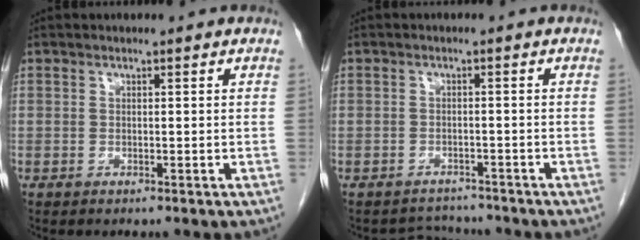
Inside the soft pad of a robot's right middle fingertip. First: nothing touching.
{"total": 3.2, "force": [-2.9, 1.1, -0.9], "torque": [0.010, 0.007, -0.044]}